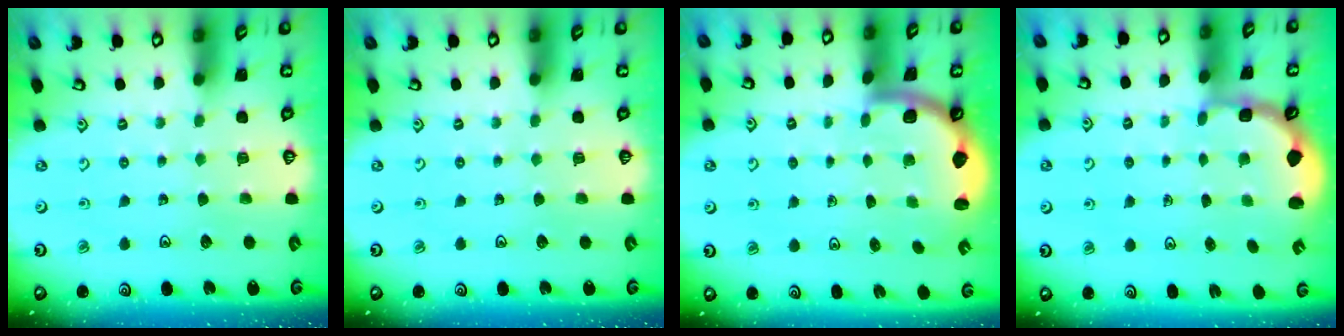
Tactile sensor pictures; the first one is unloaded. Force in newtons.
{"total": 0.0}
{"total": 1.8, "press": 1.8, "slide": 0.1}
{"total": 2.9, "press": 1.8, "slide": 2.3}